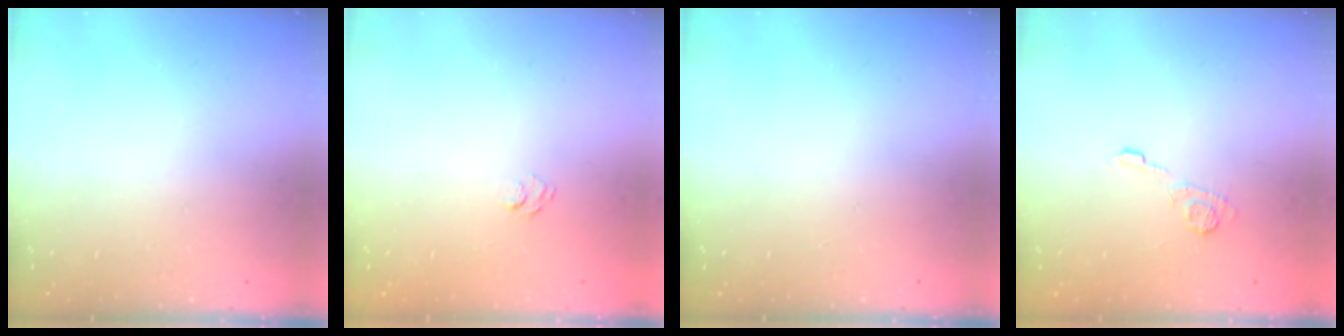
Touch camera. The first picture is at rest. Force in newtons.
{"total": 5.8, "press": 5.7, "slide": 1.1}
{"total": 0.0}
{"total": 9.1, "press": 9.0, "slide": 1.4}